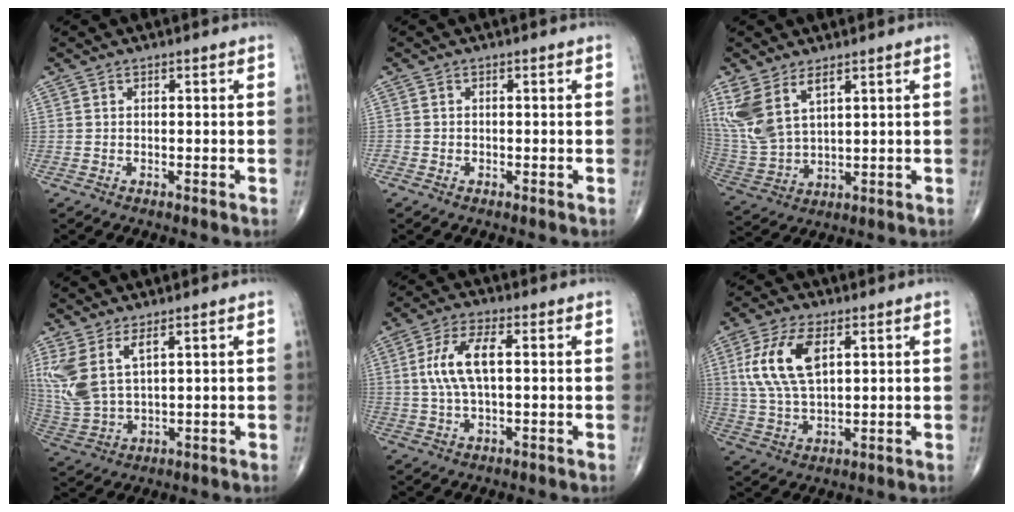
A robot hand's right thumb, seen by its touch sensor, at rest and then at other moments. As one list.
[{"total": 0.7, "force": [-0.4, 0.5, 0.0], "torque": [0.004, 0.005, -0.012]}, {"total": 10.8, "force": [5.5, 5.1, 7.7], "torque": [-0.176, -0.016, 0.128]}, {"total": 10.0, "force": [4.5, 4.3, 7.8], "torque": [-0.191, -0.017, 0.106]}, {"total": 8.5, "force": [1.0, 3.3, 7.8], "torque": [-0.165, 0.013, 0.018]}, {"total": 11.6, "force": [3.5, 5.6, 9.5], "torque": [-0.198, -0.003, 0.072]}]